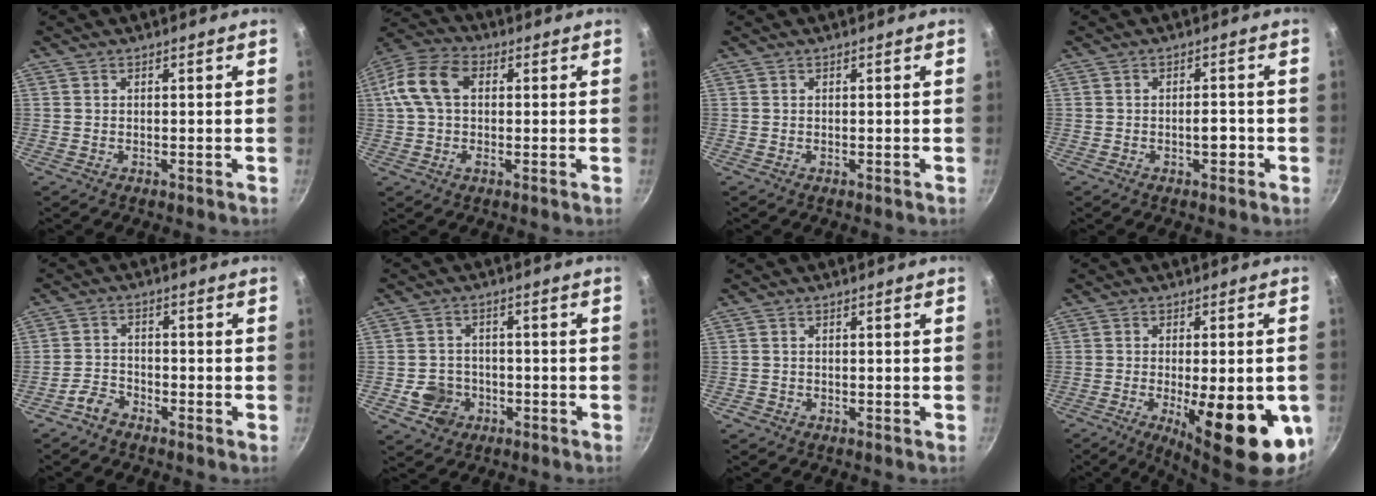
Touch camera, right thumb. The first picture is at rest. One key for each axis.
{"total": 11.3, "fx": 2.0, "fy": 7.3, "fz": 8.4, "tx": -0.166, "ty": 0.025, "tz": 0.018}
{"total": 0.0}
{"total": 3.0, "fx": -1.1, "fy": 1.4, "fz": 2.4, "tx": -0.025, "ty": 0.012, "tz": -0.016}
{"total": 3.3, "fx": -2.7, "fy": 1.5, "fz": 1.0, "tx": -0.019, "ty": 0.029, "tz": -0.058}
{"total": 5.9, "fx": -2.0, "fy": 5.1, "fz": 2.1, "tx": -0.017, "ty": 0.023, "tz": -0.030}
{"total": 0.7, "fx": -0.4, "fy": 0.6, "fz": 0.1, "tx": -0.003, "ty": 0.004, "tz": -0.008}
{"total": 19.4, "fx": -5.5, "fy": 6.4, "fz": 17.5, "tx": -0.210, "ty": -0.002, "tz": -0.065}